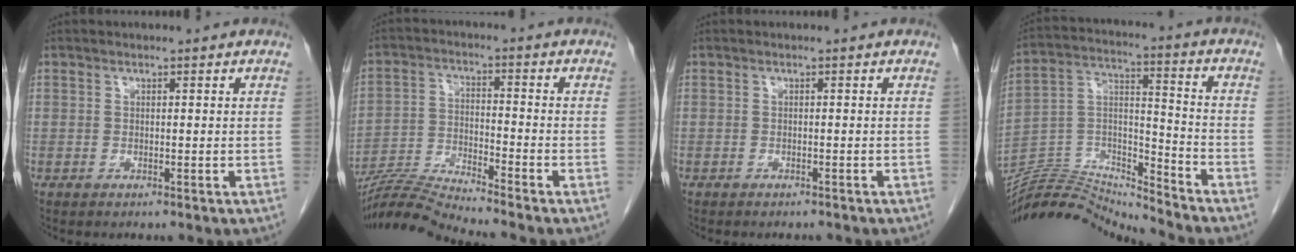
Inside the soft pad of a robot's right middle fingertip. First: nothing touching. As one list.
[{"total": 8.9, "force": [-8.4, -2.2, 2.0], "torque": [-0.047, -0.016, -0.162]}, {"total": 1.8, "force": [-1.6, 0.6, 0.5], "torque": [-0.010, -0.003, -0.019]}, {"total": 14.1, "force": [-14.0, -1.2, 0.4], "torque": [-0.006, 0.045, -0.261]}]